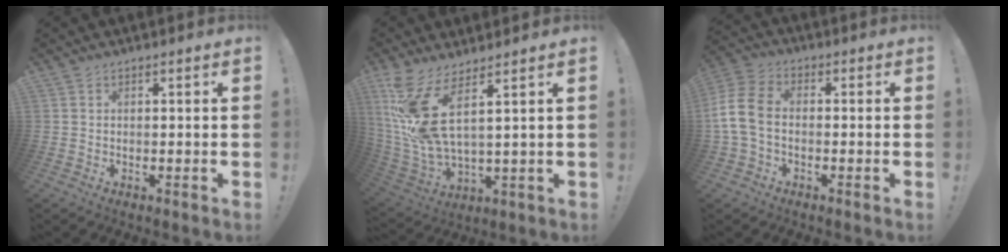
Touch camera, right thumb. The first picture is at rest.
{"total": 13.2, "force": [6.1, 3.6, 11.2], "torque": [-0.224, -0.043, 0.102]}
{"total": 10.6, "force": [-1.3, 7.2, 7.7], "torque": [-0.161, 0.017, -0.017]}